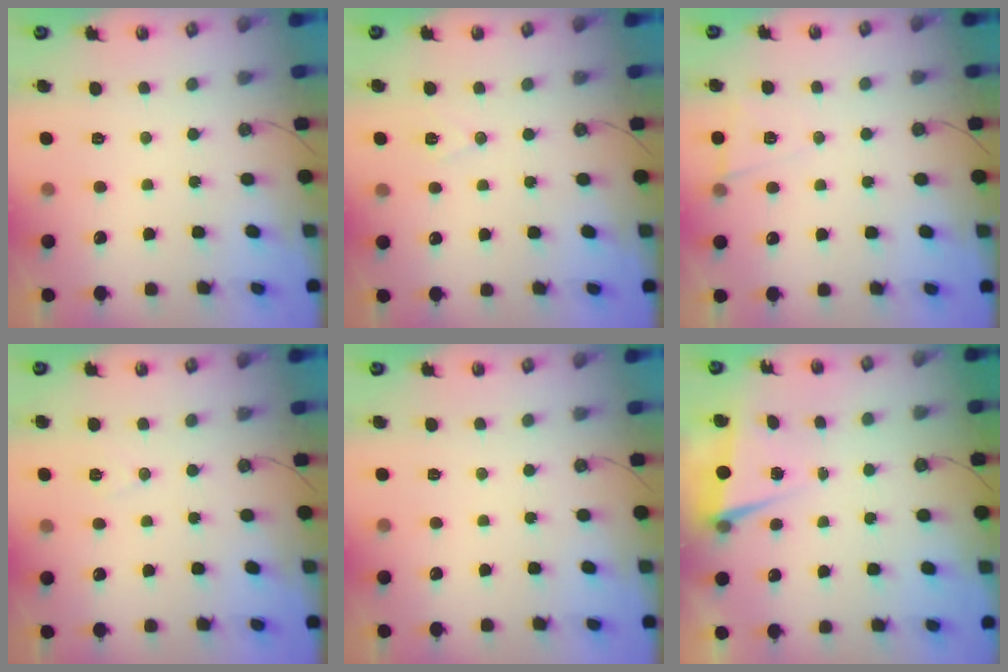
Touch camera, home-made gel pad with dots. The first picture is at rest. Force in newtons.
{"total": 6.5, "press": 4.8, "slide": 4.4}
{"total": 6.6, "press": 5.1, "slide": 4.2}
{"total": 6.0, "press": 4.0, "slide": 4.5}
{"total": 0.0}
{"total": 2.0, "press": 1.7, "slide": 1.0}